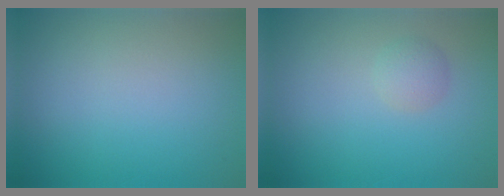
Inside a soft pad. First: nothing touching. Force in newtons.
{"total": 1.4, "press": 1.4, "slide": 0.1}